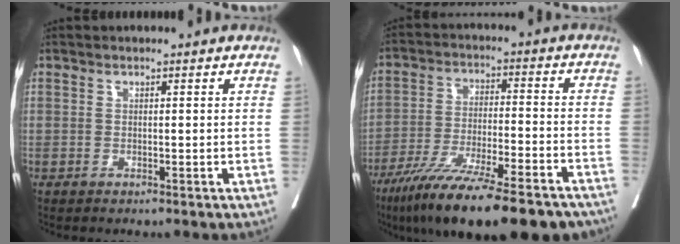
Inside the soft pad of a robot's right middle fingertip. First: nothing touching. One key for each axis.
{"total": 22.4, "fx": -17.2, "fy": 3.5, "fz": 14.0, "tx": -0.186, "ty": -0.025, "tz": -0.267}